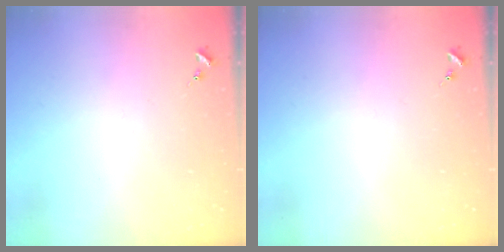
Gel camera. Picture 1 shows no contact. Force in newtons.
{"total": 0.0}